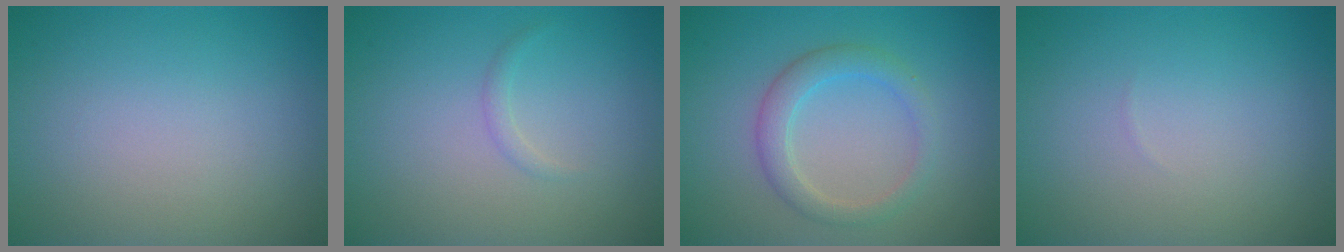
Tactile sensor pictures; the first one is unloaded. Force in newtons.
{"total": 0.7, "press": 0.7, "slide": 0.0}
{"total": 2.8, "press": 2.8, "slide": 0.2}
{"total": 0.0}